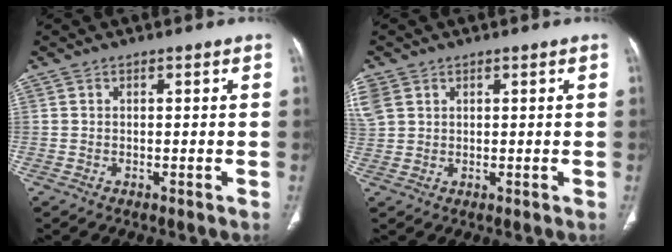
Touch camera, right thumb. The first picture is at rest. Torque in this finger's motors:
{"motor_torque": [-0.28, 0.49, 0.59, 0.15, 0.01]}